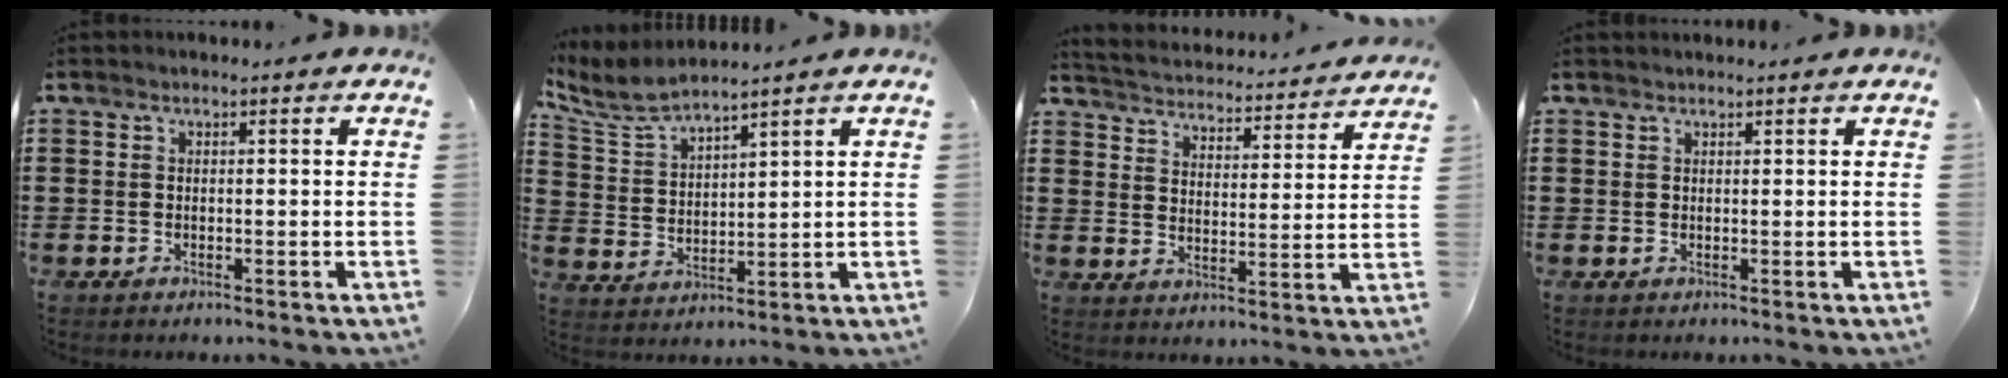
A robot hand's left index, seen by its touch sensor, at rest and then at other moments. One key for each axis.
{"total": 5.4, "fx": 4.9, "fy": 0.6, "fz": 2.0, "tx": -0.061, "ty": -0.022, "tz": 0.087}
{"total": 3.5, "fx": 3.5, "fy": -0.3, "fz": -0.3, "tx": -0.018, "ty": -0.036, "tz": 0.053}
{"total": 0.7, "fx": 0.7, "fy": -0.1, "fz": 0.2, "tx": -0.003, "ty": -0.002, "tz": 0.014}